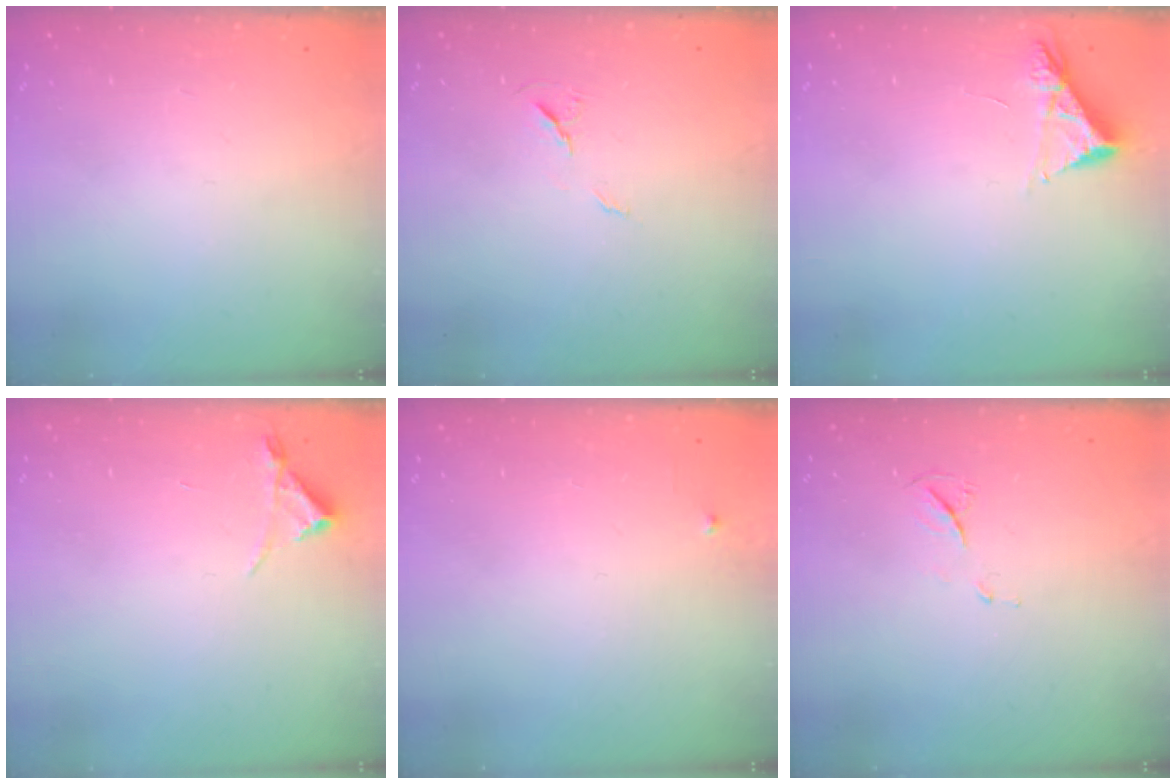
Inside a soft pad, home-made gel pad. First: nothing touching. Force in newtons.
{"total": 5.8, "press": 5.4, "slide": 2.2}
{"total": 4.5, "press": 4.4, "slide": 0.5}
{"total": 3.0, "press": 2.9, "slide": 0.5}
{"total": 2.4, "press": 2.3, "slide": 0.4}
{"total": 4.5, "press": 4.5, "slide": 0.6}